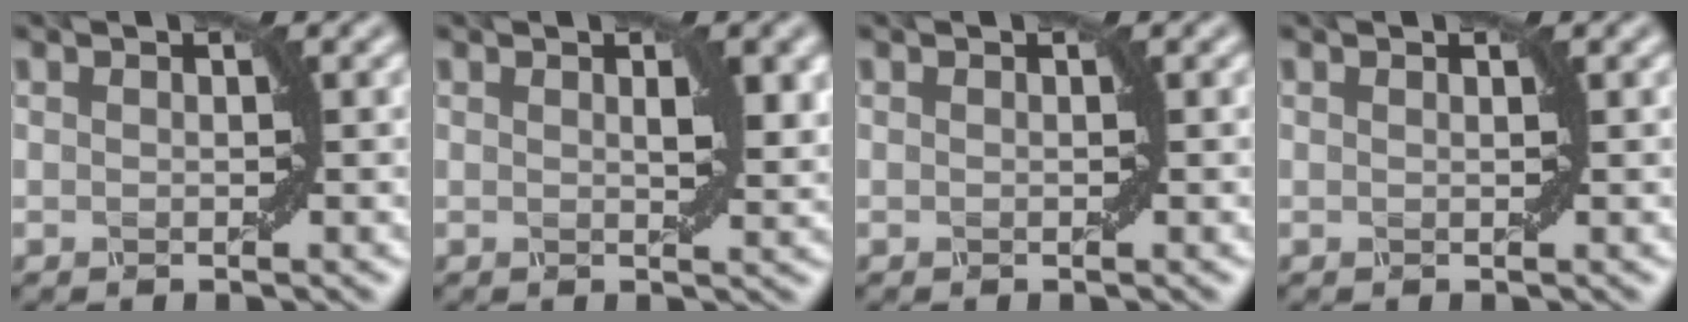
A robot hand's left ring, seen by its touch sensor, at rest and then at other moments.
{"total": 2.3, "force": [0.8, 0.7, 2.0], "torque": [-0.022, 0.000, 0.016]}
{"total": 0.0}
{"total": 0.0}